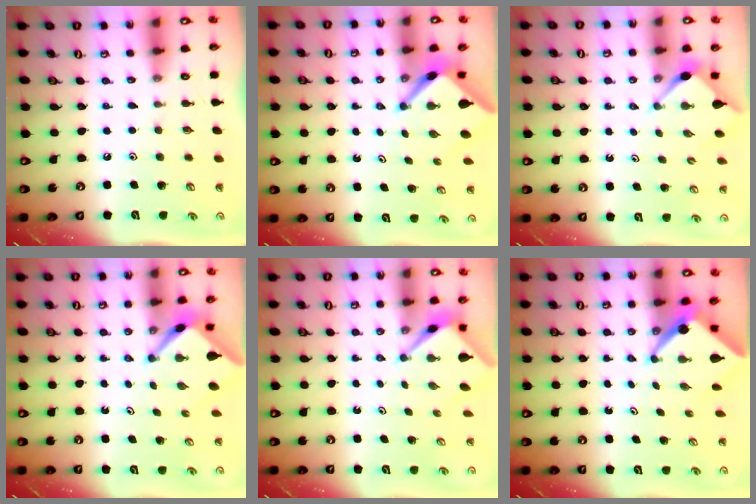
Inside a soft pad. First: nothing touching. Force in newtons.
{"total": 3.8, "press": 3.8, "slide": 0.2}
{"total": 2.8, "press": 2.7, "slide": 0.4}
{"total": 3.3, "press": 3.3, "slide": 0.2}
{"total": 2.6, "press": 2.6, "slide": 0.1}
{"total": 4.5, "press": 4.4, "slide": 0.4}